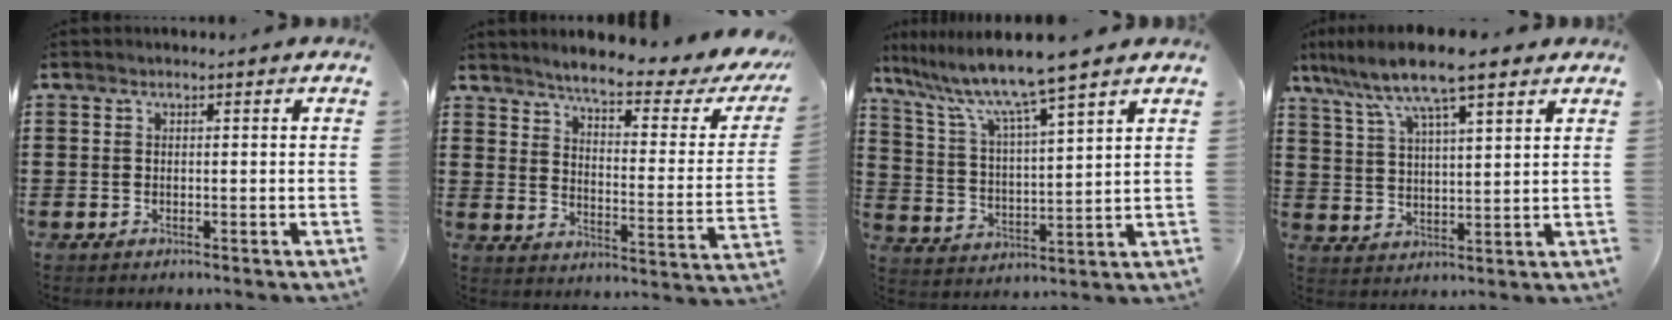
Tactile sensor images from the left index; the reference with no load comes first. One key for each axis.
{"total": 5.3, "fx": 4.3, "fy": -0.1, "fz": 3.1, "tx": -0.072, "ty": -0.036, "tz": 0.064}
{"total": 8.6, "fx": 7.4, "fy": -0.6, "fz": 4.4, "tx": -0.117, "ty": -0.042, "tz": 0.120}
{"total": 8.5, "fx": 6.6, "fy": 1.1, "fz": 5.3, "tx": -0.124, "ty": -0.018, "tz": 0.114}